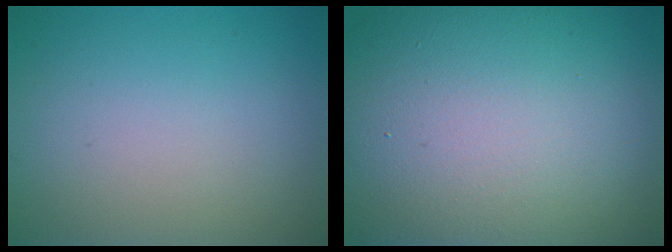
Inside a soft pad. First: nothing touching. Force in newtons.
{"total": 20.2, "press": 20.1, "slide": 1.4}